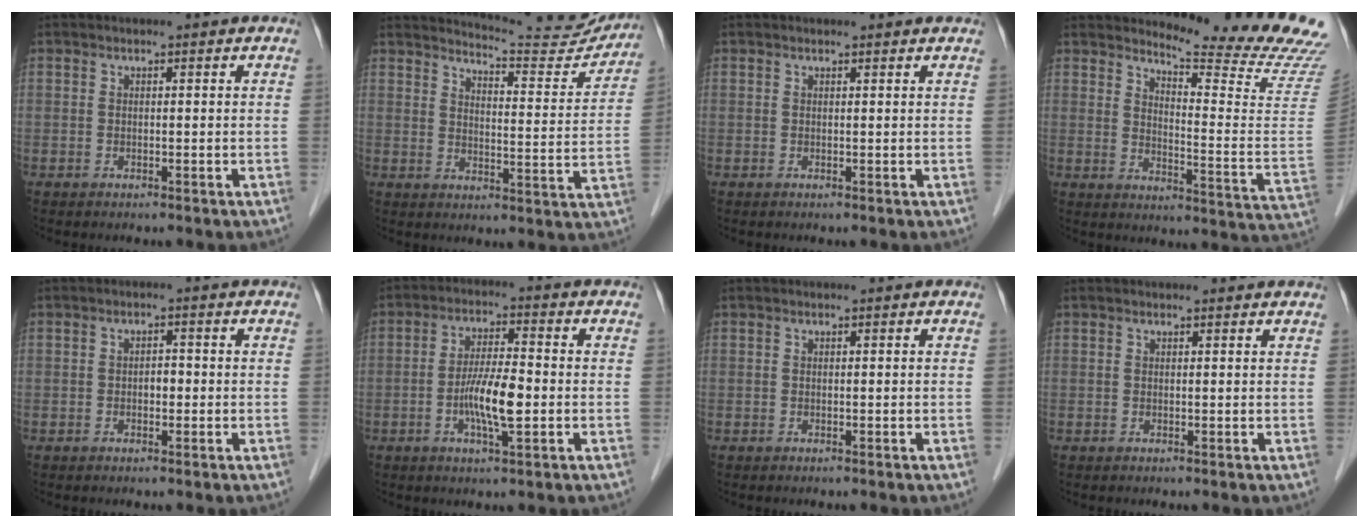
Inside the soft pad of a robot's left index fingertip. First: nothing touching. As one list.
[{"total": 13.7, "force": [13.5, 0.8, 1.9], "torque": [-0.025, -0.056, 0.158]}, {"total": 1.0, "force": [1.0, 0.1, 0.0], "torque": [-0.011, -0.001, 0.005]}, {"total": 17.5, "force": [16.6, -1.0, 5.3], "torque": [-0.088, -0.143, 0.193]}, {"total": 1.7, "force": [-0.7, 0.9, 1.3], "torque": [-0.016, 0.000, -0.013]}, {"total": 7.3, "force": [-2.0, 1.2, 6.9], "torque": [-0.134, -0.008, -0.040]}, {"total": 0.0}, {"total": 1.8, "force": [1.7, 0.4, 0.2], "torque": [-0.011, 0.001, 0.011]}]